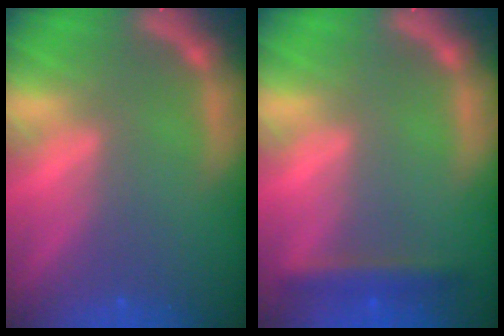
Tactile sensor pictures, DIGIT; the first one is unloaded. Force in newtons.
{"total": 2.4}